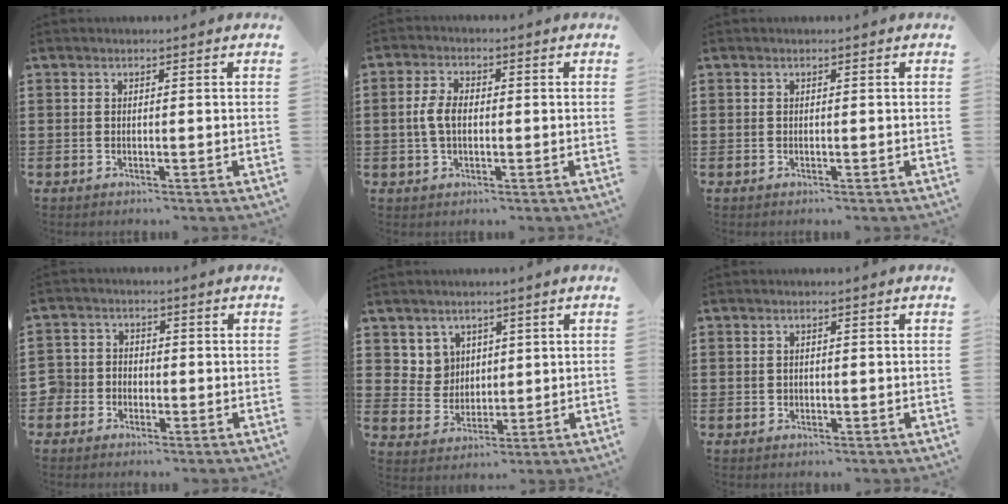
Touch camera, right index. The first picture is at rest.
{"total": 4.4, "force": [-0.1, 2.5, 3.6], "torque": [-0.095, 0.000, -0.009]}
{"total": 0.0}
{"total": 2.9, "force": [-1.7, 2.4, 0.2], "torque": [-0.024, 0.001, -0.041]}
{"total": 4.9, "force": [2.5, 4.2, 0.7], "torque": [-0.037, 0.009, 0.048]}
{"total": 0.5, "force": [0.1, 0.5, 0.0], "torque": [-0.002, 0.004, 0.001]}